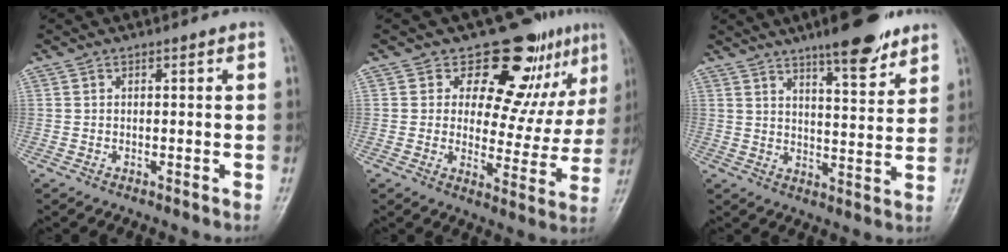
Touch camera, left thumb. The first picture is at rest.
{"total": 14.4, "force": [9.6, 7.5, 7.7], "torque": [-0.038, -0.059, 0.124]}
{"total": 11.1, "force": [7.9, 2.7, 7.3], "torque": [-0.080, -0.045, 0.116]}